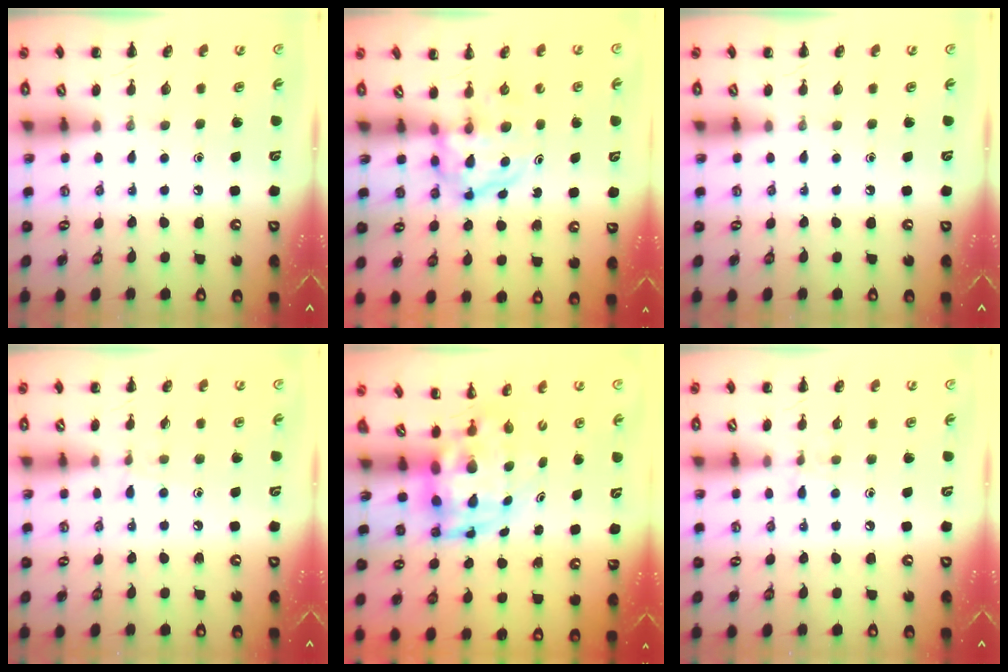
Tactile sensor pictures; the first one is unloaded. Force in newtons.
{"total": 3.8, "press": 3.7, "slide": 0.4}
{"total": 0.0}
{"total": 4.4, "press": 4.0, "slide": 1.9}
{"total": 4.5, "press": 4.3, "slide": 1.3}
{"total": 4.4, "press": 4.3, "slide": 1.2}